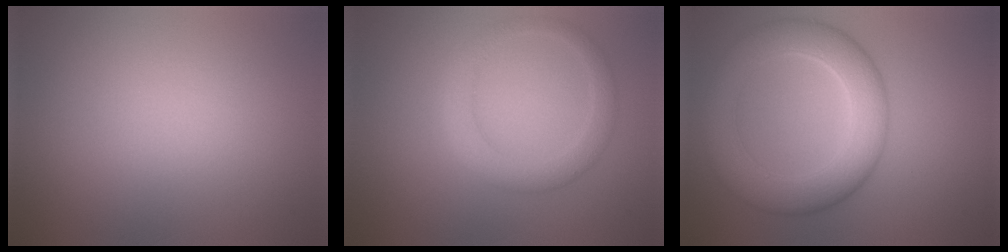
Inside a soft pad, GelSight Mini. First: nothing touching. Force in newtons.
{"total": 2.9, "press": 2.9, "slide": 0.3}
{"total": 7.2, "press": 7.2, "slide": 0.4}